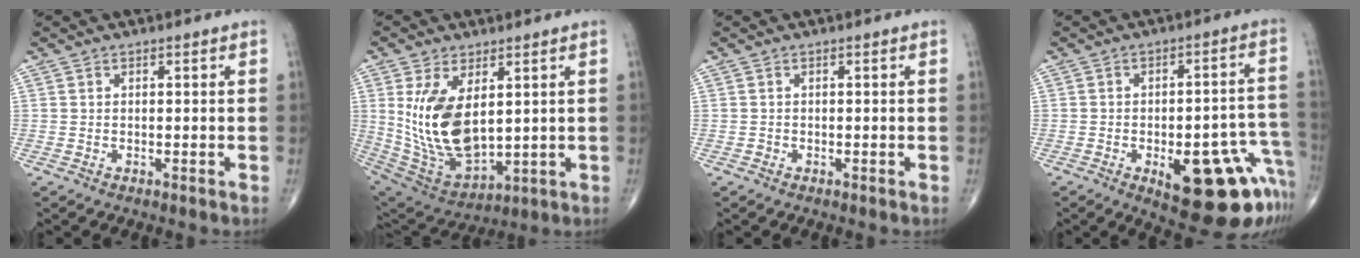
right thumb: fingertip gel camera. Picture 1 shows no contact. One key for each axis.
{"total": 16.1, "fx": 3.1, "fy": 8.6, "fz": 13.2, "tx": -0.244, "ty": -0.021, "tz": 0.085}
{"total": 0.0}
{"total": 18.8, "fx": -8.1, "fy": 7.3, "fz": 15.4, "tx": -0.117, "ty": 0.051, "tz": -0.087}